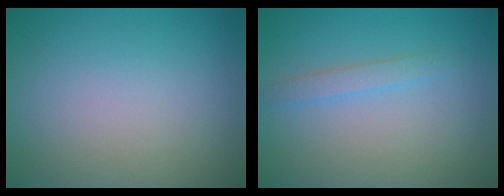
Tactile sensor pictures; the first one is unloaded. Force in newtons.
{"total": 1.3, "press": 1.3, "slide": 0.1}